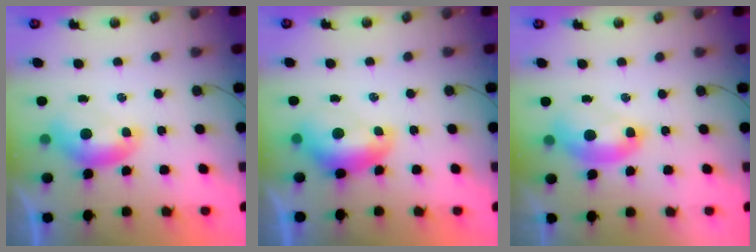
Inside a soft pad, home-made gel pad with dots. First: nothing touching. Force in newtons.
{"total": 1.2, "press": 1.1, "slide": 0.4}
{"total": 2.6, "press": 2.6, "slide": 0.6}